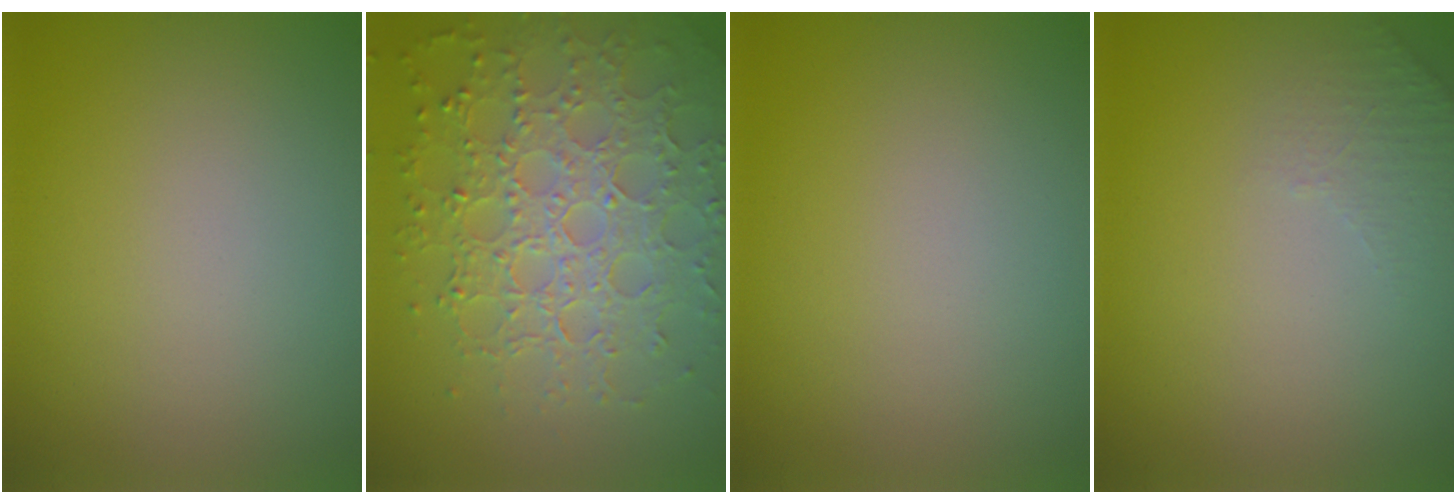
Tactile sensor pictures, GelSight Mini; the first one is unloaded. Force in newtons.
{"total": 7.6, "press": 5.6, "slide": 5.1}
{"total": 0.0}
{"total": 1.6, "press": 1.5, "slide": 0.4}